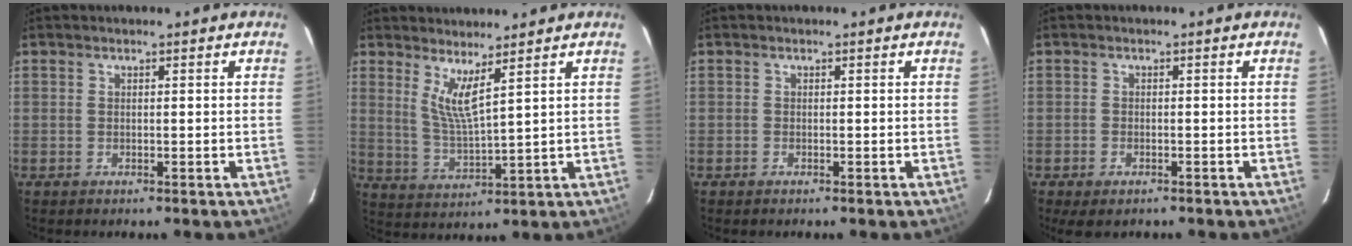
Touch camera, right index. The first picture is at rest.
{"total": 6.0, "force": [4.0, 0.0, 4.4], "torque": [-0.086, -0.017, 0.079]}
{"total": 0.0}
{"total": 3.5, "force": [-2.4, 1.8, 1.9], "torque": [-0.046, -0.012, -0.039]}